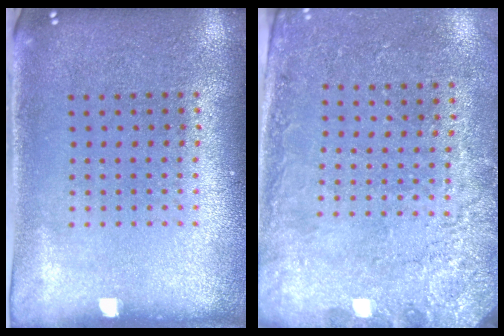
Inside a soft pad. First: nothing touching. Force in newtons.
{"total": 2.7, "press": 2.2, "slide": 1.5}